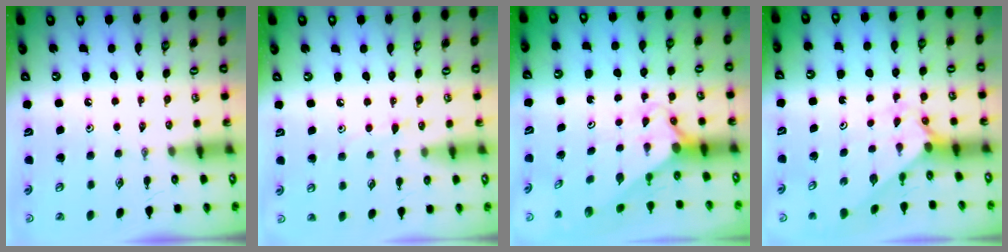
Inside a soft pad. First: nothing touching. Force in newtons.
{"total": 6.6, "press": 6.6, "slide": 0.6}
{"total": 2.1, "press": 2.1, "slide": 0.1}
{"total": 1.8, "press": 1.8, "slide": 0.2}